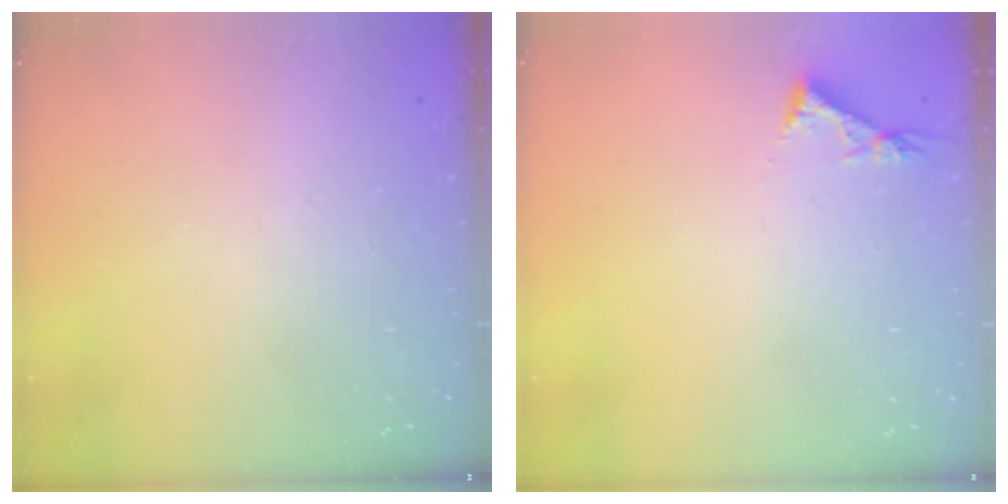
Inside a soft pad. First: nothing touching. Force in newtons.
{"total": 3.8, "press": 3.7, "slide": 0.4}